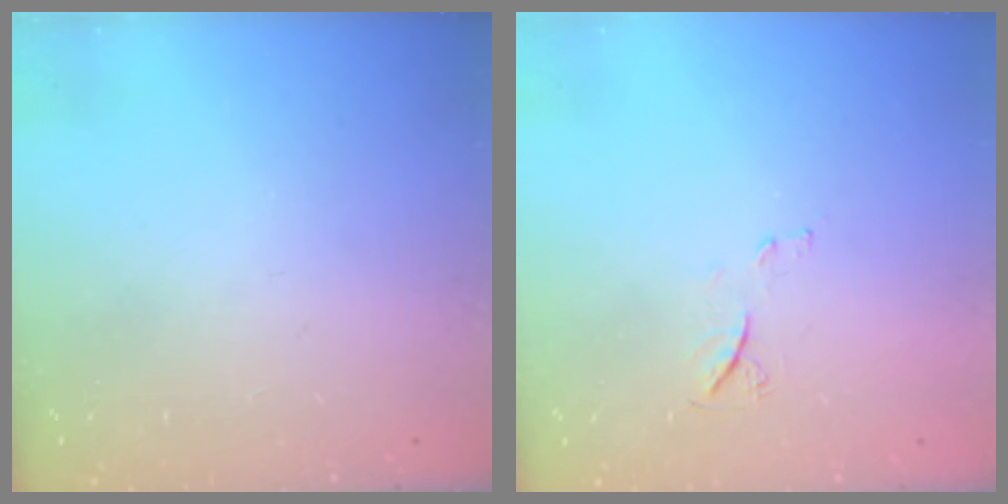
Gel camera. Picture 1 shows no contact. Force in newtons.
{"total": 5.6, "press": 5.6, "slide": 0.7}